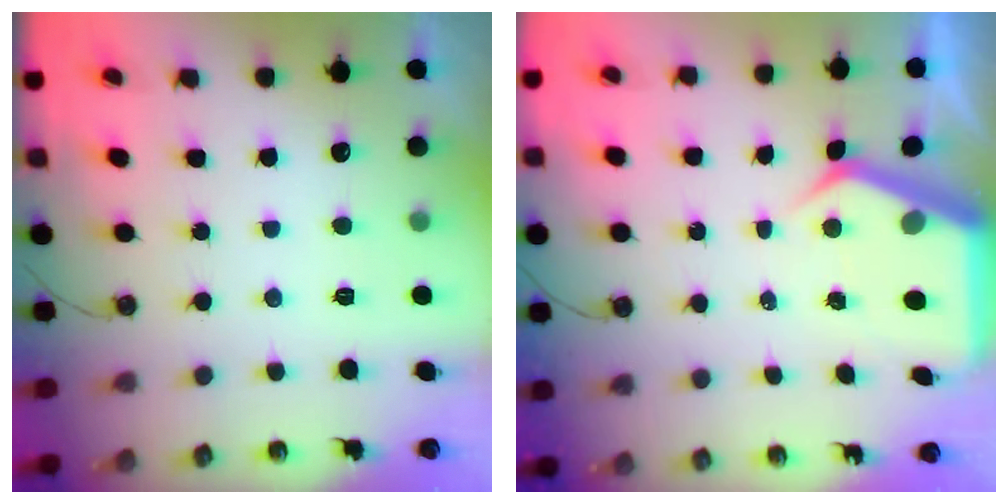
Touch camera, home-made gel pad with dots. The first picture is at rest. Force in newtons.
{"total": 7.0, "press": 7.0, "slide": 0.7}